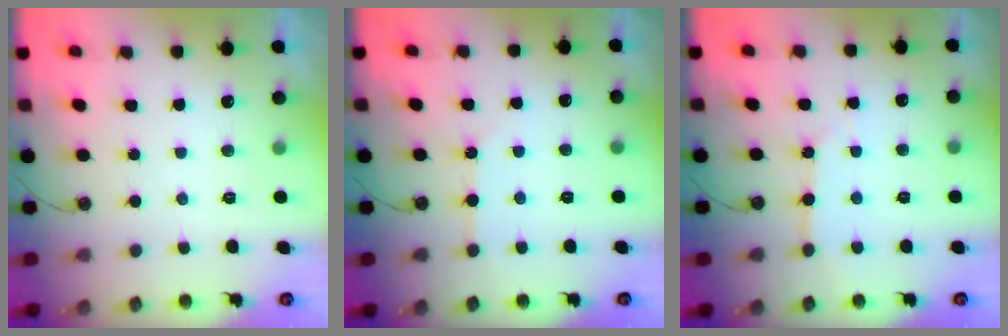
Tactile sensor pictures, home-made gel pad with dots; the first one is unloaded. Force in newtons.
{"total": 2.5, "press": 2.4, "slide": 0.4}
{"total": 3.7, "press": 3.6, "slide": 0.5}